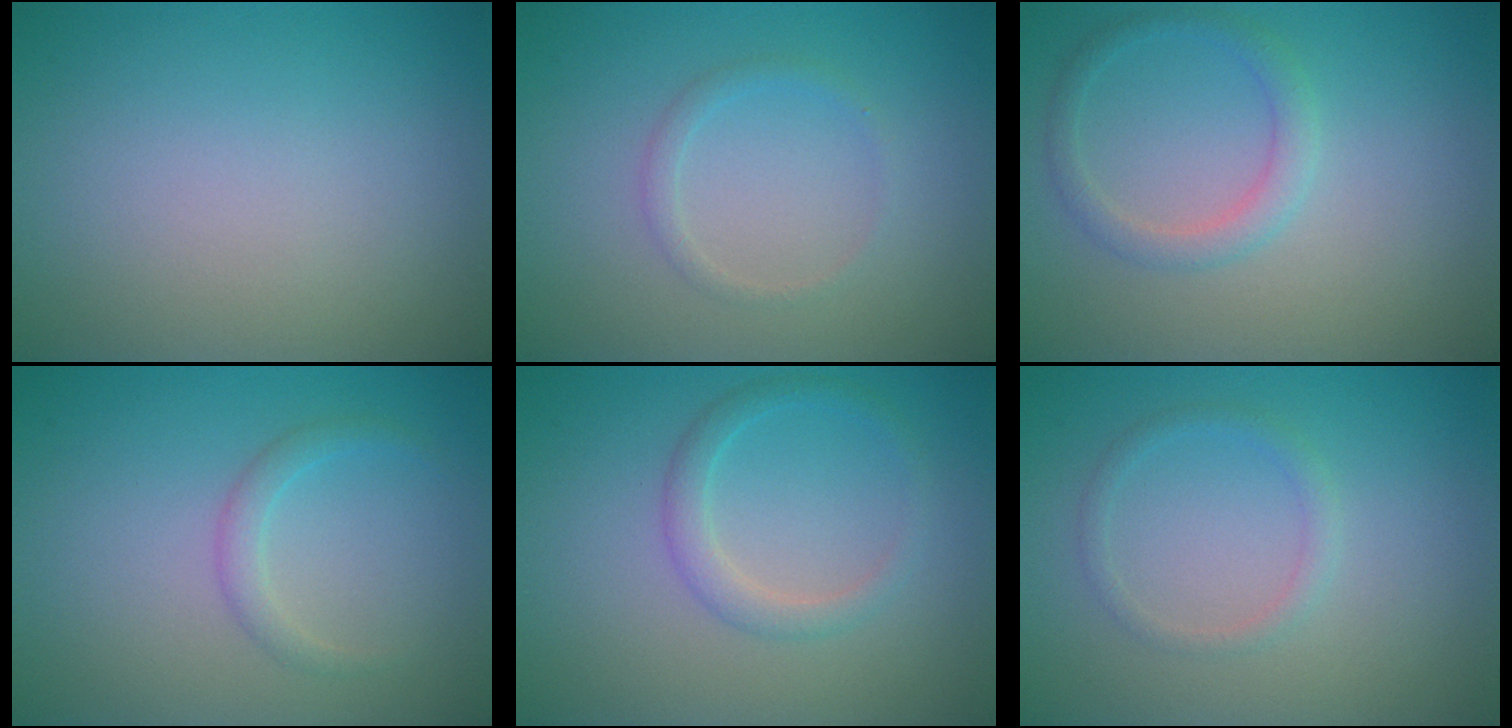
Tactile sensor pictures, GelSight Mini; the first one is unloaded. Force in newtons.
{"total": 1.1, "press": 1.1, "slide": 0.0}
{"total": 2.0, "press": 2.0, "slide": 0.1}
{"total": 1.4, "press": 1.4, "slide": 0.0}
{"total": 2.0, "press": 2.0, "slide": 0.2}
{"total": 1.3, "press": 1.3, "slide": 0.1}